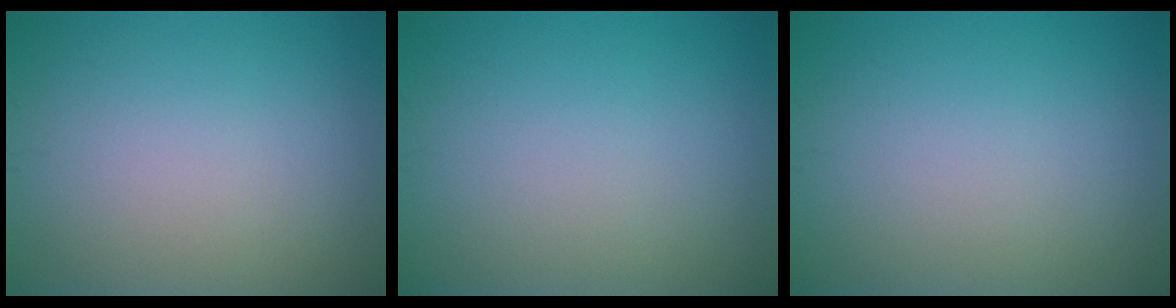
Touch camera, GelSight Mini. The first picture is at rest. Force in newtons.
{"total": 0.0}
{"total": 0.0}